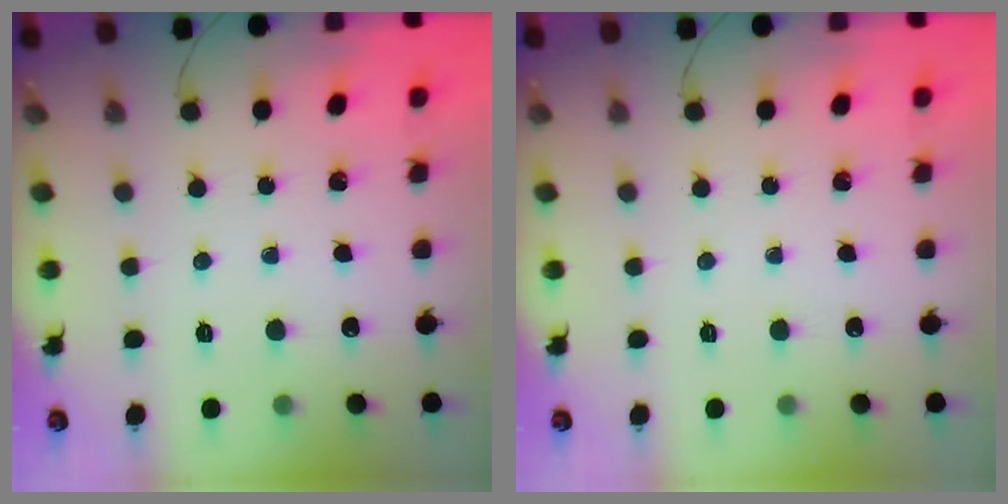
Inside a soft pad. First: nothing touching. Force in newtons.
{"total": 0.0}